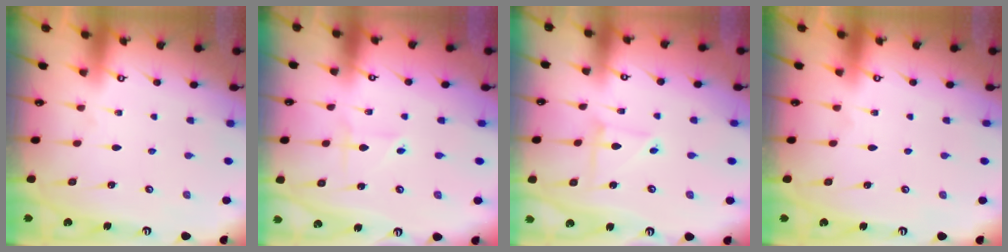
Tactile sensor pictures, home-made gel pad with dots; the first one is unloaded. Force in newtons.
{"total": 1.9, "press": 1.9, "slide": 0.3}
{"total": 4.6, "press": 4.6, "slide": 0.5}
{"total": 0.0}